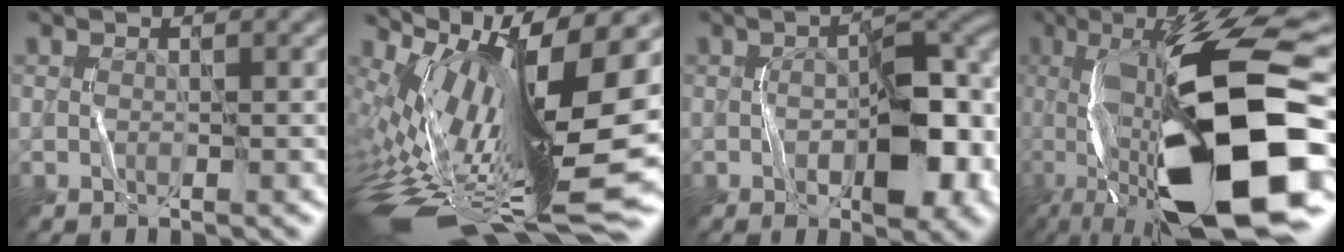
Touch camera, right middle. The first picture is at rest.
{"total": 16.9, "force": [0.5, 5.9, 15.9], "torque": [-0.287, -0.012, 0.014]}
{"total": 9.2, "force": [-2.2, 4.2, 7.9], "torque": [-0.105, 0.008, -0.033]}
{"total": 16.4, "force": [-2.1, 5.1, 15.5], "torque": [-0.255, 0.015, -0.037]}